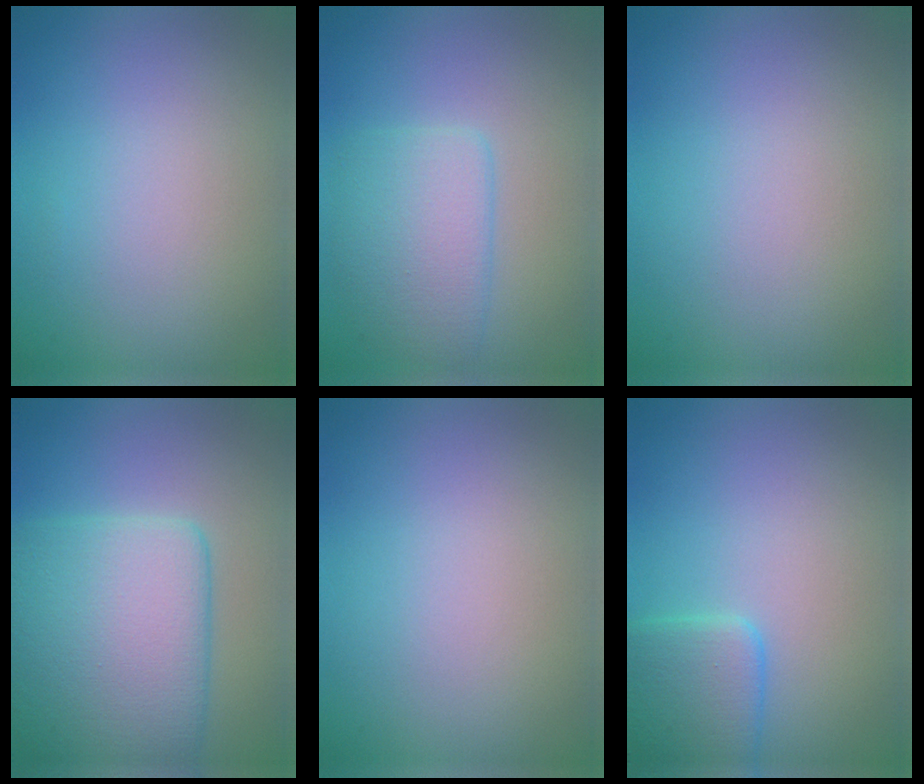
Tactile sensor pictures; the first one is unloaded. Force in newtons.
{"total": 3.7, "press": 3.7, "slide": 0.1}
{"total": 0.0}
{"total": 8.6, "press": 8.6, "slide": 0.3}
{"total": 0.0}
{"total": 3.6, "press": 3.6, "slide": 0.3}